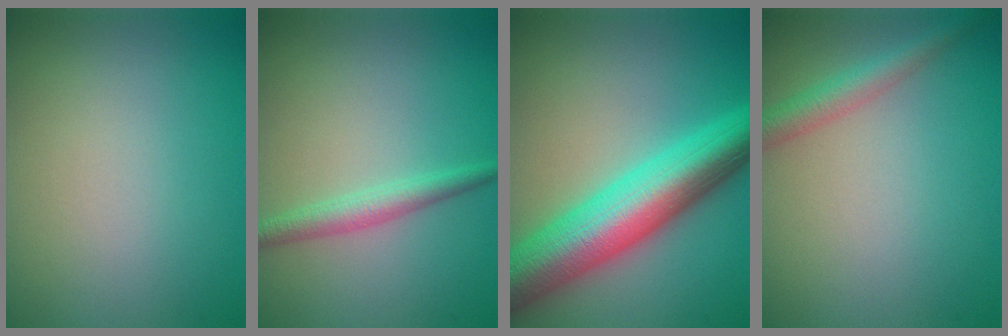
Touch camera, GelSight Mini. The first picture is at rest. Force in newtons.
{"total": 2.1, "press": 2.1, "slide": 0.1}
{"total": 10.3, "press": 10.3, "slide": 0.3}
{"total": 2.8, "press": 2.8, "slide": 0.1}